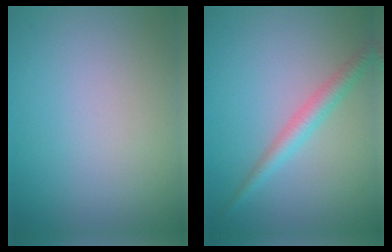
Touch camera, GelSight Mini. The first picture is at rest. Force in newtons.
{"total": 2.5, "press": 2.5, "slide": 0.1}